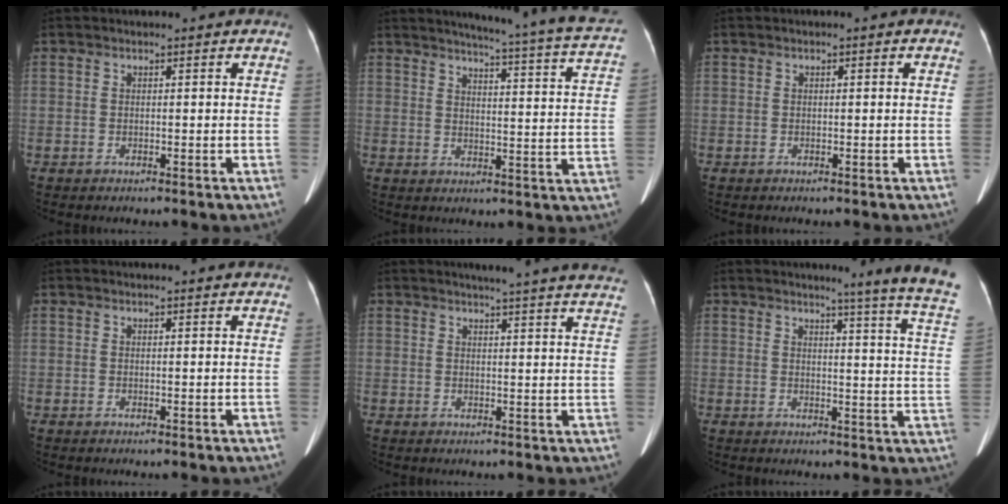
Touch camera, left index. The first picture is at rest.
{"total": 21.1, "force": [19.2, 0.0, 8.8], "torque": [-0.116, -0.068, 0.214]}
{"total": 0.0}
{"total": 5.8, "force": [5.5, 0.8, 1.7], "torque": [-0.021, 0.017, 0.053]}
{"total": 18.9, "force": [17.7, 0.0, 6.7], "torque": [-0.085, -0.049, 0.196]}
{"total": 13.3, "force": [11.7, -2.3, 6.0], "torque": [-0.074, -0.087, 0.114]}